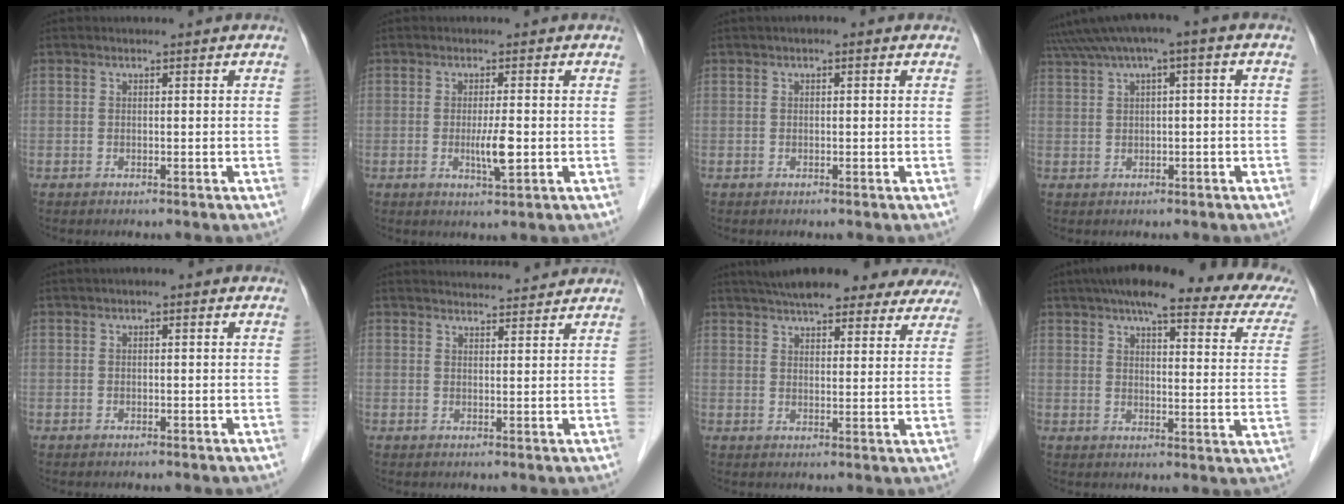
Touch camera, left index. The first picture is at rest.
{"total": 3.4, "force": [-0.5, 0.2, 3.3], "torque": [-0.063, -0.007, -0.008]}
{"total": 1.0, "force": [0.5, 0.5, 0.8], "torque": [-0.013, 0.014, 0.001]}
{"total": 6.9, "force": [3.0, 0.7, 6.2], "torque": [-0.117, 0.039, 0.050]}
{"total": 0.8, "force": [0.2, 0.4, 0.7], "torque": [-0.007, 0.008, -0.003]}
{"total": 7.4, "force": [7.3, 0.7, 1.1], "torque": [-0.013, 0.022, 0.087]}
{"total": 22.0, "force": [18.9, 6.0, 9.4], "torque": [-0.141, 0.030, 0.229]}
{"total": 22.9, "force": [18.1, 4.1, 13.5], "torque": [-0.177, 0.024, 0.204]}